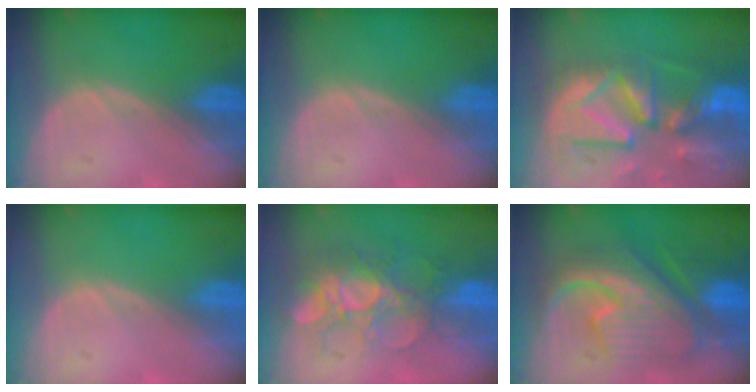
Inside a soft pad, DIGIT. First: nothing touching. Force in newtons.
{"total": 0.0}
{"total": 13.3, "press": 11.4, "slide": 6.7}
{"total": 0.0}
{"total": 9.4, "press": 8.5, "slide": 4.0}
{"total": 12.3, "press": 12.2, "slide": 1.4}